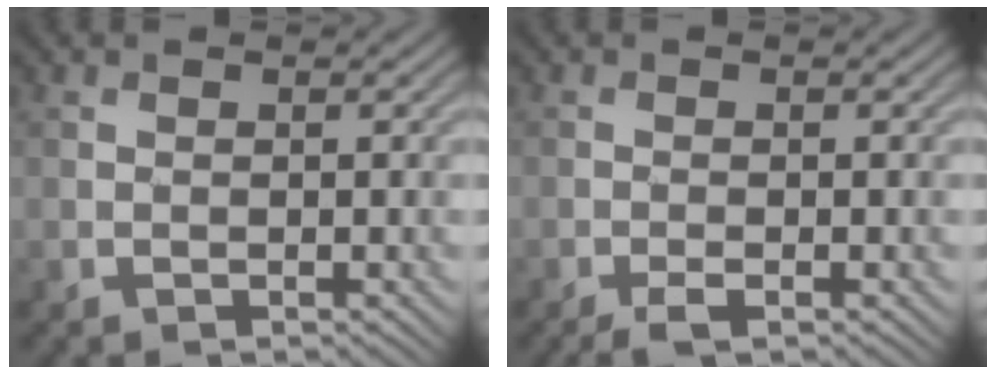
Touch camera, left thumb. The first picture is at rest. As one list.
[{"total": 2.0, "force": [-1.3, 0.4, 1.5], "torque": [-0.031, -0.001, -0.028]}]